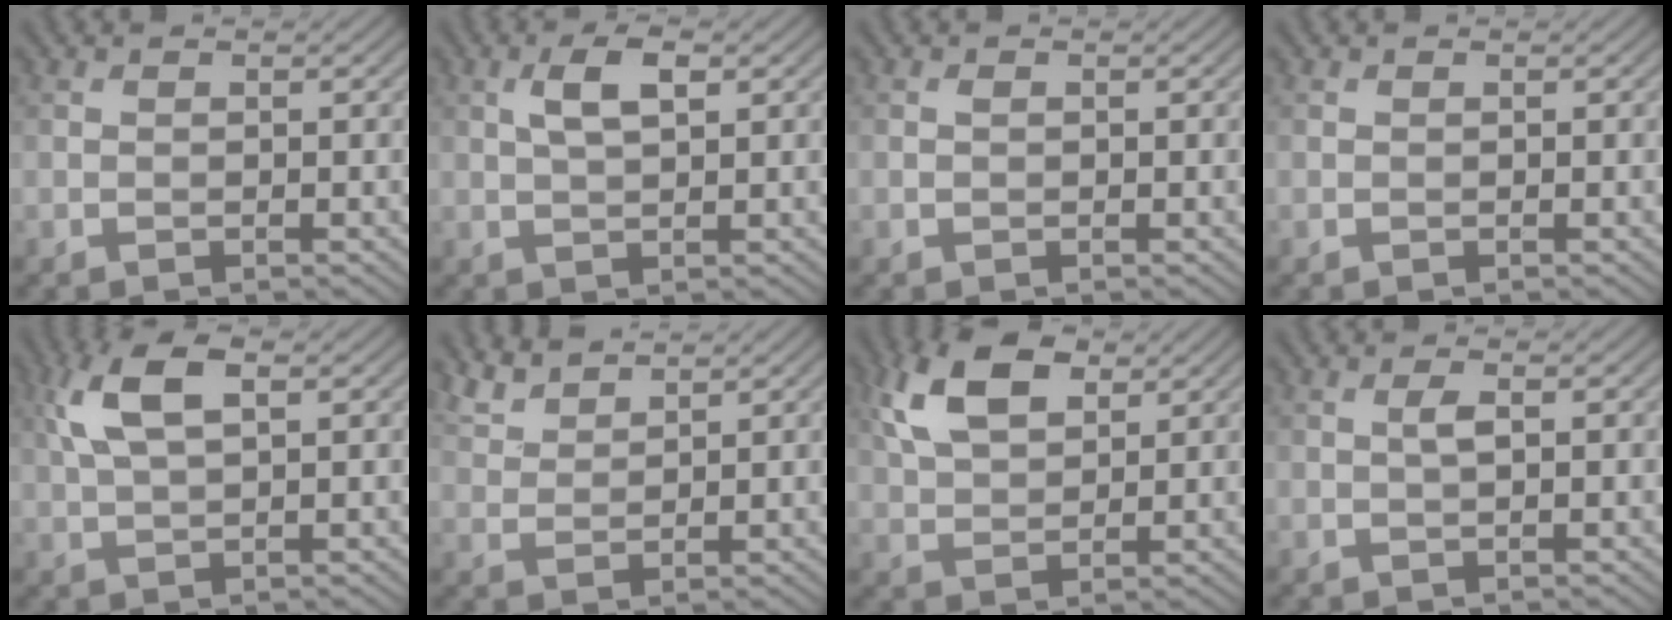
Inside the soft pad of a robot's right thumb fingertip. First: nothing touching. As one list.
[{"total": 3.7, "force": [1.2, 1.4, 3.2], "torque": [-0.068, 0.006, 0.024]}, {"total": 0.6, "force": [0.0, 0.4, 0.4], "torque": [-0.006, 0.001, 0.001]}, {"total": 0.0}, {"total": 6.5, "force": [2.2, 2.7, 5.5], "torque": [-0.129, 0.013, 0.042]}, {"total": 4.0, "force": [3.6, 0.9, 1.5], "torque": [-0.042, 0.003, 0.081]}, {"total": 8.8, "force": [4.1, 4.7, 6.2], "torque": [-0.143, 0.014, 0.079]}, {"total": 1.4, "force": [0.2, 0.3, 1.3], "torque": [-0.028, 0.003, 0.003]}]